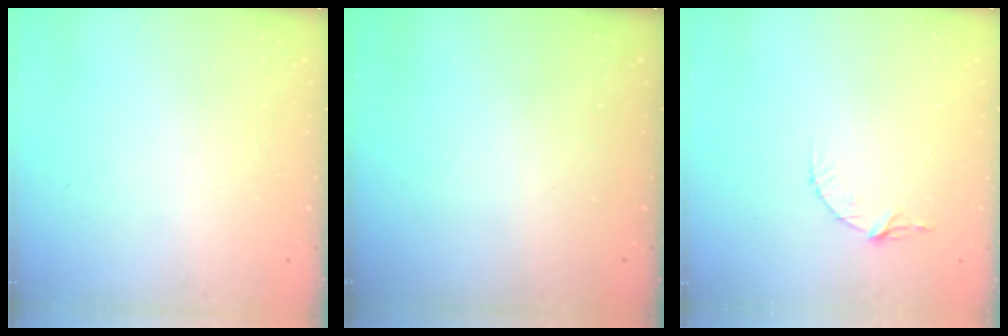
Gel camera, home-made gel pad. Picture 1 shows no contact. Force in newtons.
{"total": 0.0}
{"total": 3.4, "press": 3.4, "slide": 0.4}